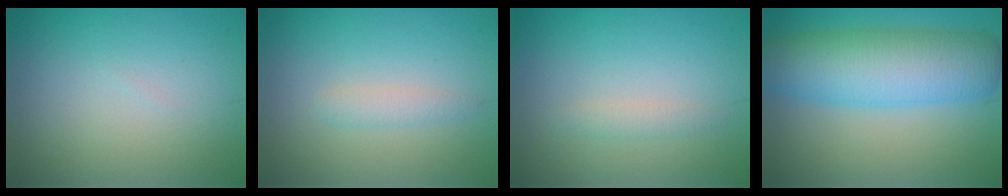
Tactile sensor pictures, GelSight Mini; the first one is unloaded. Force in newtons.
{"total": 1.4, "press": 1.4, "slide": 0.1}
{"total": 1.1, "press": 1.1, "slide": 0.1}
{"total": 8.7, "press": 8.7, "slide": 0.2}